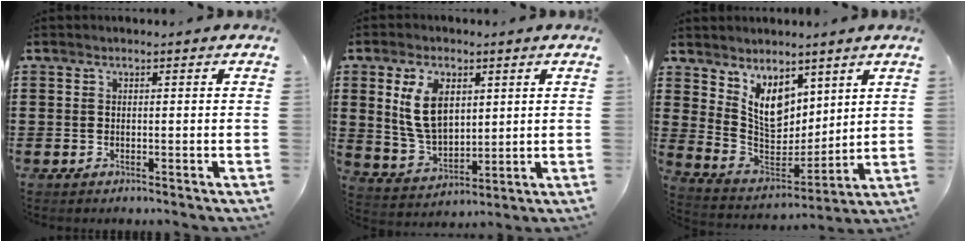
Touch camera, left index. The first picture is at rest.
{"total": 8.8, "force": [3.1, 5.3, 6.3], "torque": [-0.142, 0.006, 0.054]}
{"total": 7.8, "force": [4.9, 5.2, 3.2], "torque": [-0.076, -0.025, 0.093]}